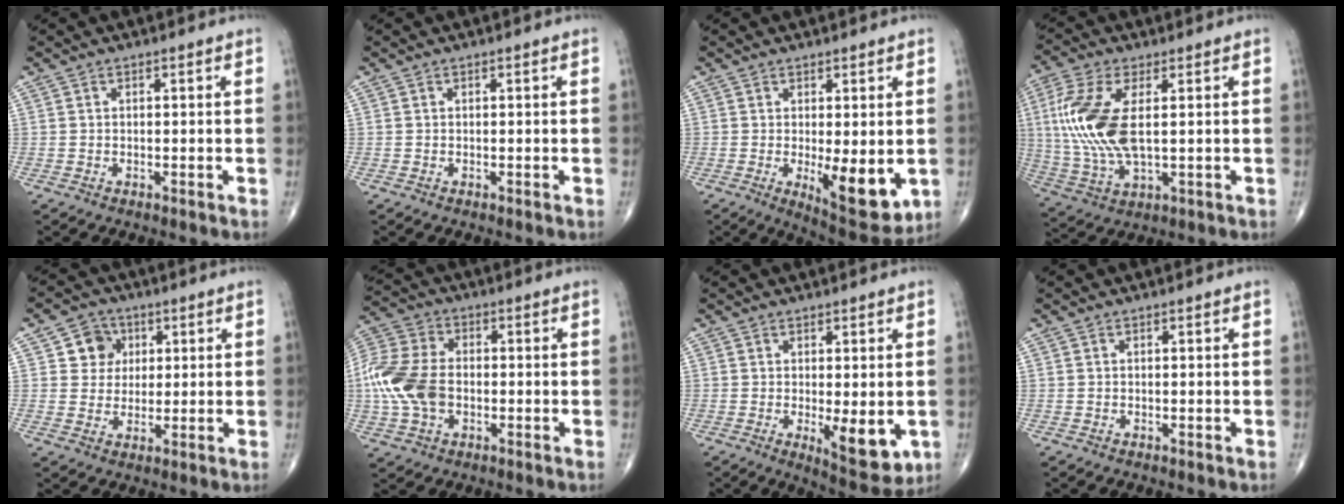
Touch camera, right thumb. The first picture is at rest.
{"total": 0.0}
{"total": 10.5, "force": [-1.6, 3.8, 9.6], "torque": [-0.123, -0.028, -0.010]}
{"total": 14.9, "force": [1.9, 6.7, 13.2], "torque": [-0.310, -0.006, 0.042]}
{"total": 6.3, "force": [2.0, 5.7, 1.7], "torque": [0.007, 0.000, 0.028]}
{"total": 14.3, "force": [-1.7, 9.5, 10.5], "torque": [-0.231, 0.016, -0.035]}
{"total": 8.4, "force": [-1.4, 3.1, 7.7], "torque": [-0.092, -0.022, -0.010]}
{"total": 0.0}